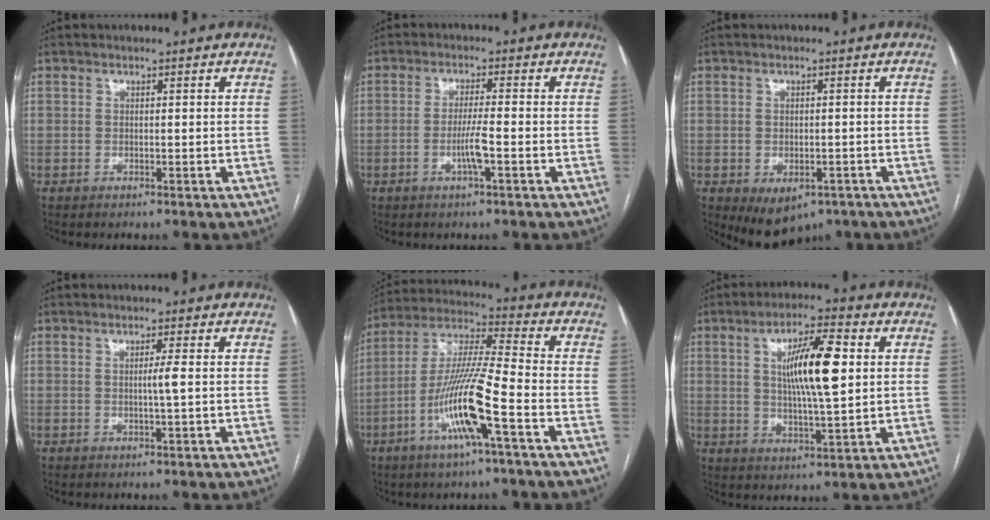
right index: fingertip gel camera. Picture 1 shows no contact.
{"total": 4.1, "force": [-1.5, -0.1, 3.9], "torque": [-0.074, -0.004, -0.029]}
{"total": 6.7, "force": [-3.8, 4.2, 3.5], "torque": [-0.050, -0.002, -0.045]}
{"total": 1.6, "force": [-0.1, -0.4, 1.6], "torque": [-0.028, -0.001, -0.002]}
{"total": 14.0, "force": [-5.5, 0.3, 12.9], "torque": [-0.260, -0.001, -0.107]}
{"total": 11.1, "force": [2.2, 1.7, 10.8], "torque": [-0.187, 0.005, 0.036]}